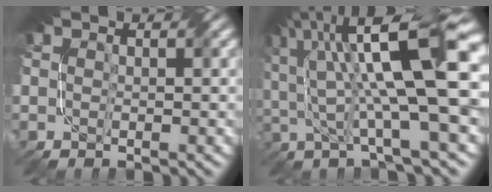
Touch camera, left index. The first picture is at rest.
{"total": 13.2, "force": [3.2, 3.2, 12.4], "torque": [-0.213, 0.019, 0.053]}